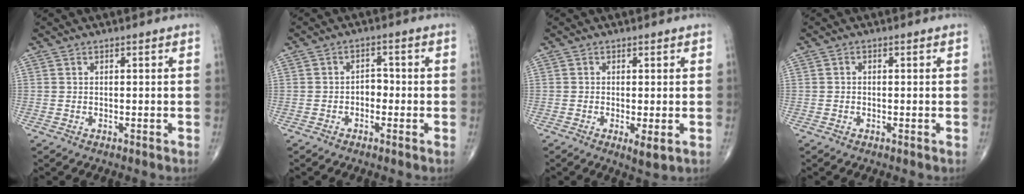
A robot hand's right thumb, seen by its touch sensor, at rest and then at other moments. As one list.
[{"total": 2.6, "force": [-0.9, 1.9, 1.6], "torque": [-0.008, 0.014, -0.021]}, {"total": 2.8, "force": [-0.6, 0.7, 2.6], "torque": [-0.048, -0.011, -0.010]}, {"total": 0.5, "force": [-0.1, 0.4, 0.3], "torque": [-0.001, 0.002, -0.006]}]